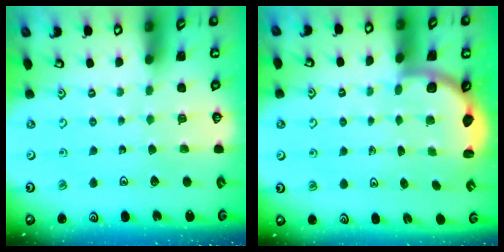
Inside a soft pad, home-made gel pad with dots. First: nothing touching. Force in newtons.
{"total": 3.4, "press": 2.9, "slide": 1.8}